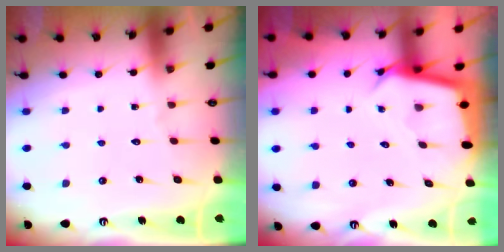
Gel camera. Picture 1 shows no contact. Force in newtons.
{"total": 2.9, "press": 2.9, "slide": 0.0}